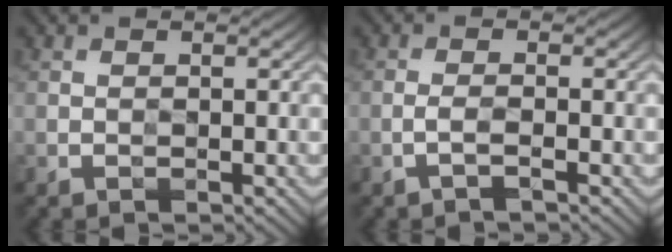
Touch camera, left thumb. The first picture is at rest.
{"total": 1.4, "force": [-0.8, -0.3, 1.0], "torque": [-0.024, 0.012, -0.019]}